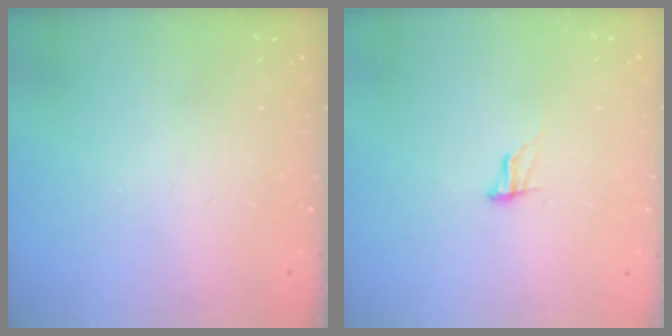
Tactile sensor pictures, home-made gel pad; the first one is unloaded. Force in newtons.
{"total": 7.5, "press": 7.2, "slide": 1.8}